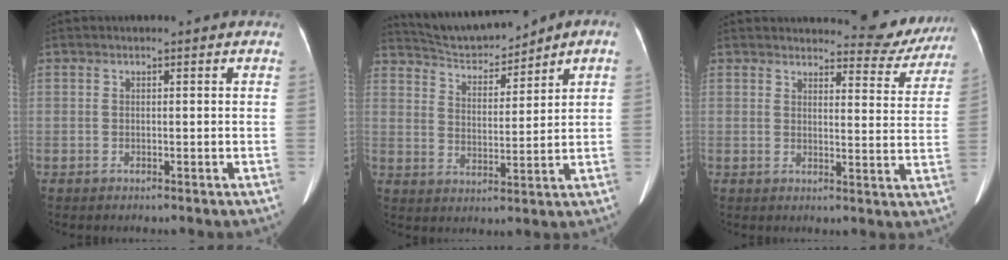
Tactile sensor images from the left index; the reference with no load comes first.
{"total": 8.2, "force": [7.8, 0.9, 2.4], "torque": [-0.048, 0.012, 0.150]}
{"total": 9.4, "force": [9.1, 2.0, 1.1], "torque": [0.008, -0.029, 0.091]}